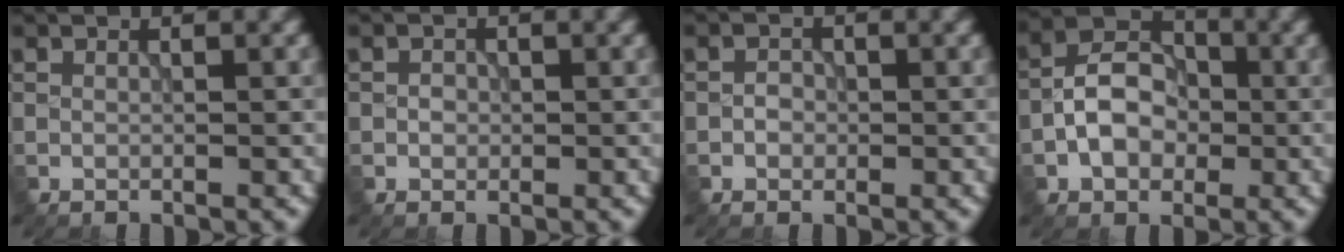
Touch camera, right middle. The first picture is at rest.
{"total": 0.9, "force": [-0.1, 0.8, 0.3], "torque": [-0.003, -0.001, -0.005]}
{"total": 1.1, "force": [-0.3, 1.0, 0.5], "torque": [-0.005, 0.000, -0.009]}
{"total": 5.3, "force": [-1.2, 3.8, 3.5], "torque": [-0.058, 0.010, -0.026]}